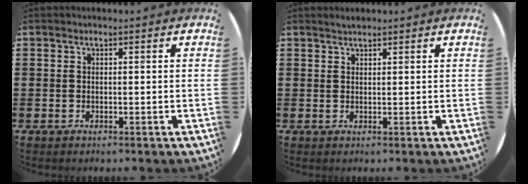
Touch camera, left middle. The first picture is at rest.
{"total": 1.1, "force": [1.1, 0.1, 0.1], "torque": [-0.002, 0.001, 0.020]}